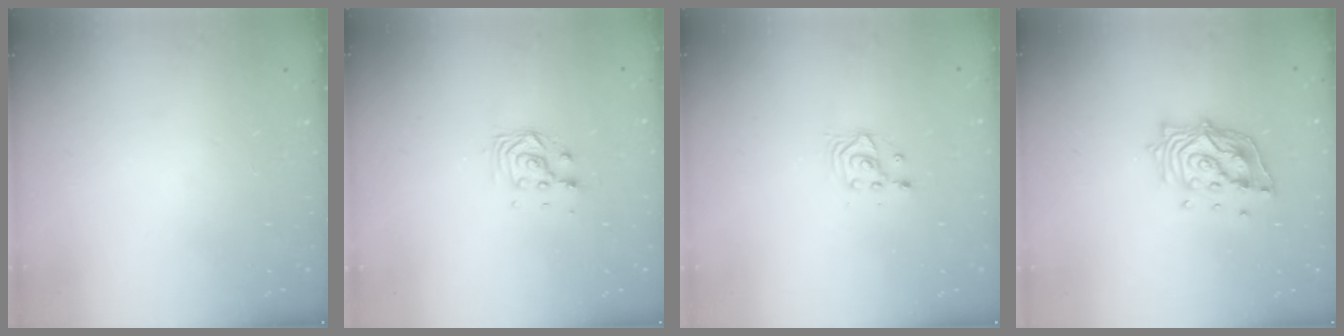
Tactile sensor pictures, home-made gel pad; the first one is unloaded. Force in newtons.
{"total": 5.5, "press": 5.4, "slide": 0.7}
{"total": 3.4, "press": 3.4, "slide": 0.4}
{"total": 14.0, "press": 13.9, "slide": 1.3}